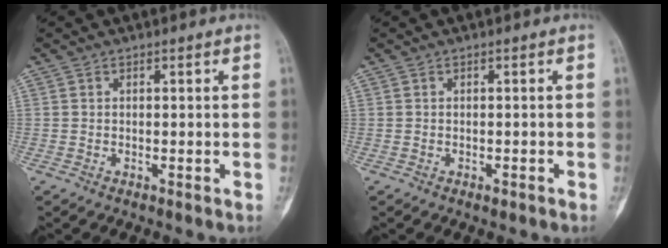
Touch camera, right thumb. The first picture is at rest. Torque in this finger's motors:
{"motor_torque": [0.40, 0.17, 0.08, 0.07, 0.11]}